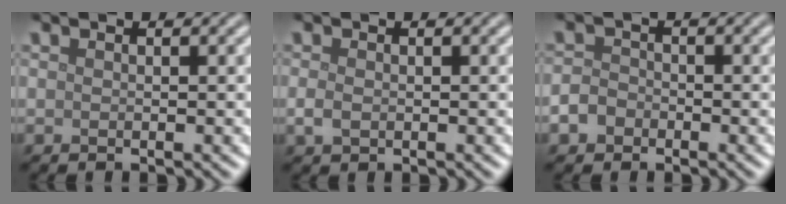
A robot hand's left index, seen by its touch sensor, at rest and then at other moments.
{"total": 1.2, "force": [-0.2, 0.9, 0.8], "torque": [-0.020, -0.004, -0.003]}
{"total": 2.1, "force": [-1.0, 1.6, 0.8], "torque": [-0.009, -0.001, -0.025]}